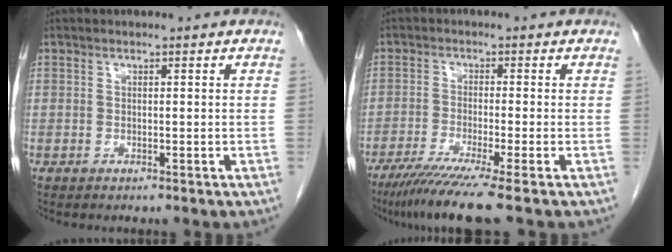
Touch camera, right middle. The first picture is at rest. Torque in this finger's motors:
{"motor_torque": [1.11, -0.89, 0.28, 0.05]}